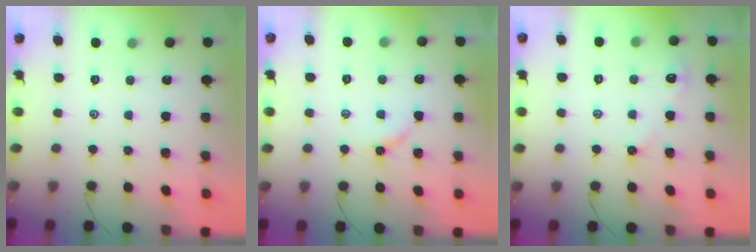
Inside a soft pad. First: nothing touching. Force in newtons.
{"total": 3.0, "press": 2.9, "slide": 0.3}
{"total": 3.2, "press": 3.1, "slide": 0.7}